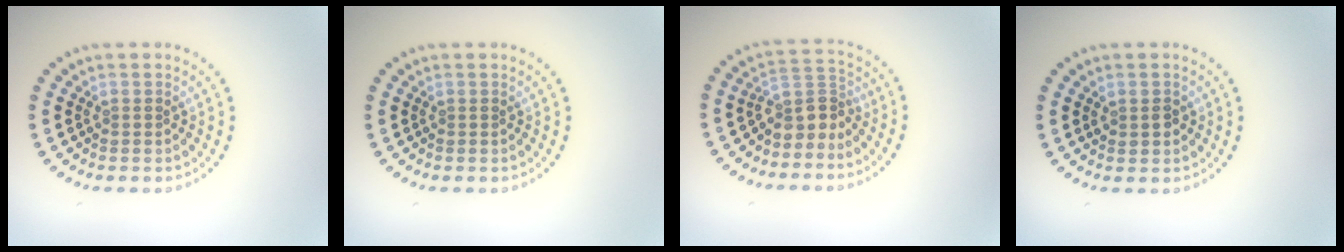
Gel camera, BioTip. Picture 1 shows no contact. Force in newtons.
{"total": 0.0}
{"total": 3.0, "press": 2.3, "slide": 1.9}
{"total": 1.3, "press": 1.3, "slide": 0.2}